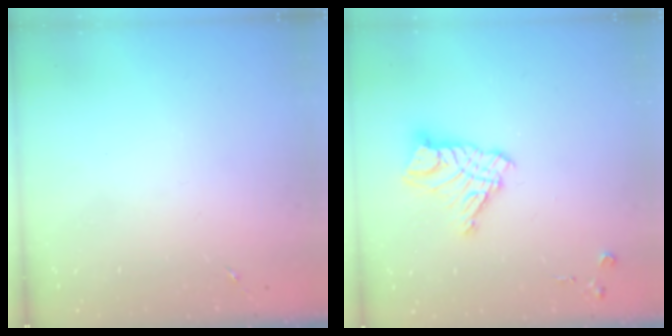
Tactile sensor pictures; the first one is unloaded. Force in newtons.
{"total": 11.6, "press": 11.6, "slide": 1.0}